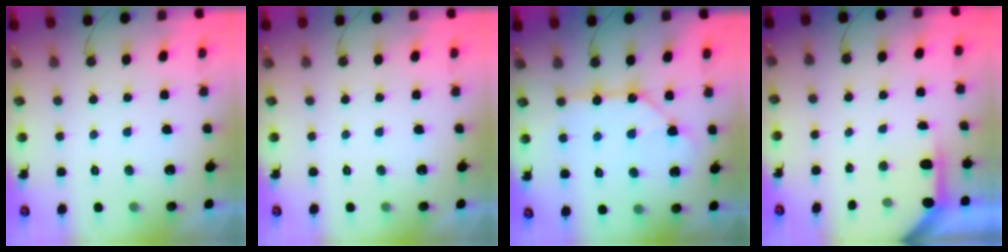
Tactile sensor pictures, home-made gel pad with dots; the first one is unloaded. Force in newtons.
{"total": 0.0}
{"total": 10.8, "press": 10.7, "slide": 1.3}
{"total": 3.7, "press": 3.7, "slide": 0.4}